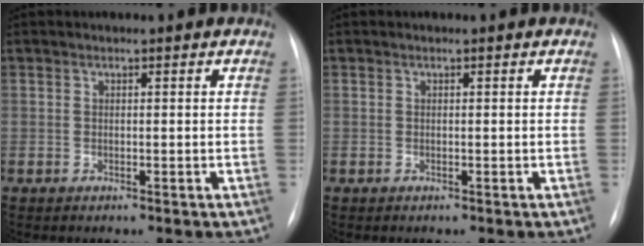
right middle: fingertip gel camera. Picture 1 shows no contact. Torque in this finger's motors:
{"motor_torque": [0.11, -0.11, 0.00, -0.11]}